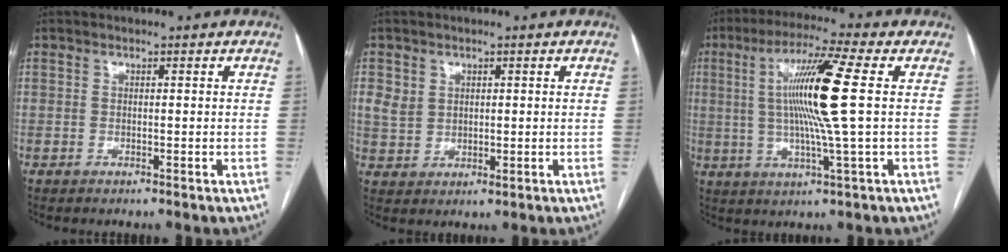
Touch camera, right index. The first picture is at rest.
{"total": 4.1, "force": [1.5, 3.4, 1.6], "torque": [-0.030, 0.005, 0.034]}
{"total": 12.9, "force": [1.6, -1.2, 12.8], "torque": [-0.243, 0.003, 0.026]}